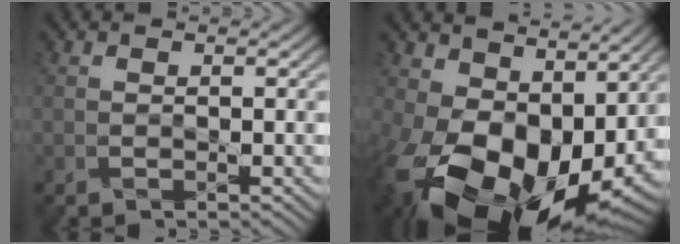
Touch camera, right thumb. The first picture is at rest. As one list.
[{"total": 18.3, "force": [-1.1, 12.5, 13.4], "torque": [-0.271, -0.049, 0.016]}]